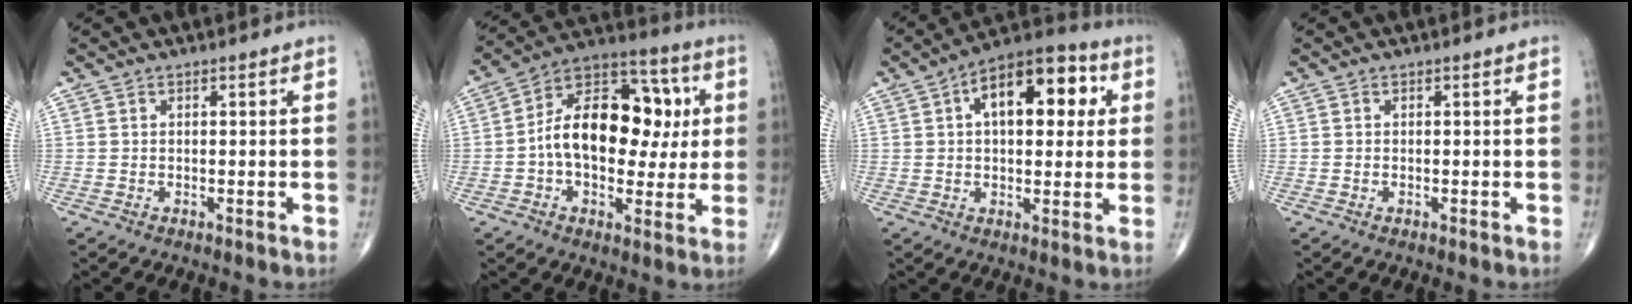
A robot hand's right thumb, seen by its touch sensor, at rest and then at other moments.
{"total": 19.9, "force": [1.2, 12.3, 15.6], "torque": [-0.210, 0.033, 0.013]}
{"total": 15.7, "force": [4.2, 8.2, 12.7], "torque": [-0.152, 0.024, 0.055]}
{"total": 0.0}